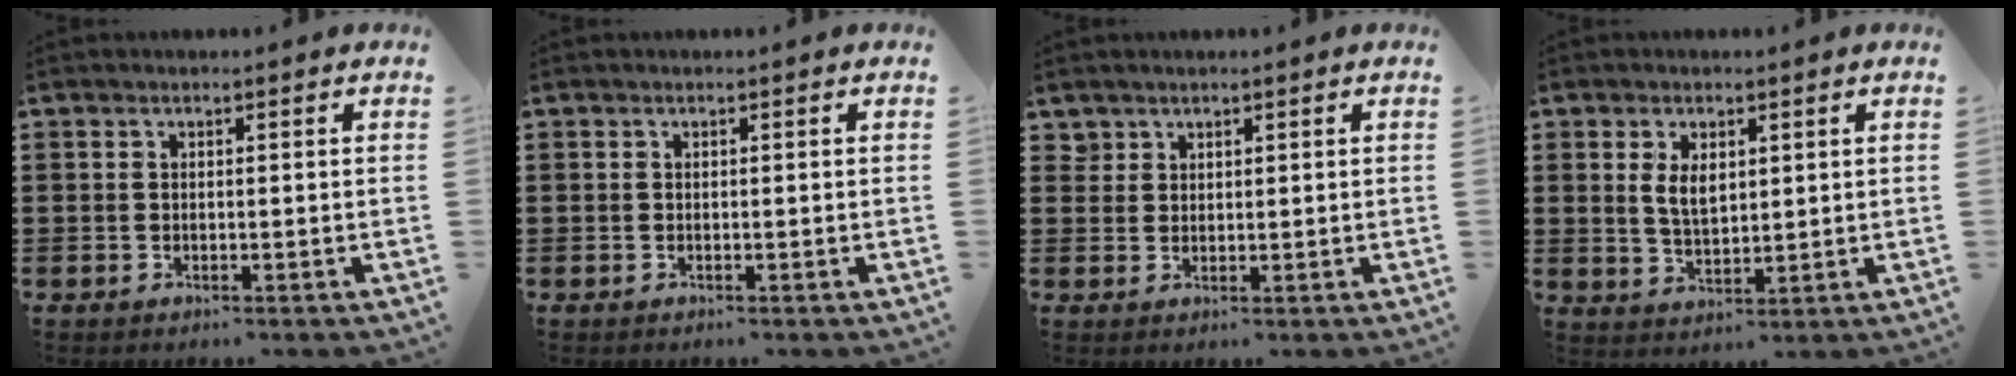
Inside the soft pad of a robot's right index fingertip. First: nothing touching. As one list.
[{"total": 0.0}, {"total": 1.7, "force": [1.5, 0.9, 0.1], "torque": [-0.005, 0.003, 0.030]}, {"total": 4.1, "force": [1.2, 2.2, 3.2], "torque": [-0.060, 0.003, 0.019]}]